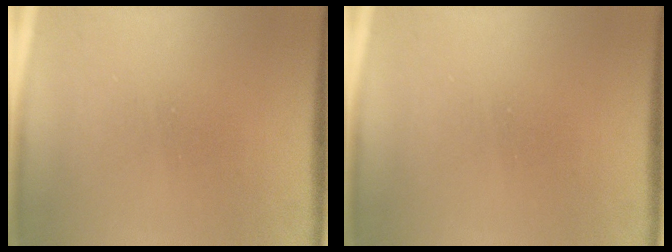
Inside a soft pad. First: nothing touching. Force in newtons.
{"total": 0.0}